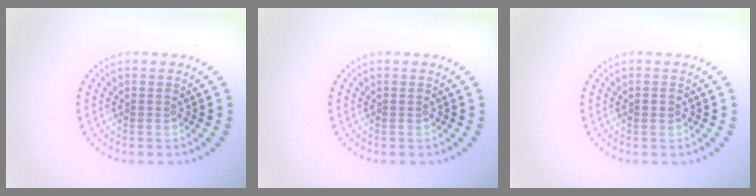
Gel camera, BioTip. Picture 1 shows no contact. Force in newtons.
{"total": 0.0}
{"total": 0.7, "press": 0.7, "slide": 0.0}